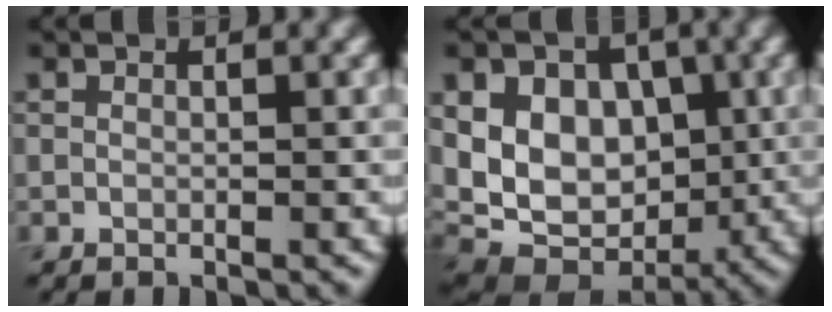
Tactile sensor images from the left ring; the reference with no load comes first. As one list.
[{"total": 11.0, "force": [1.0, 8.3, 7.2], "torque": [-0.106, 0.014, 0.007]}]